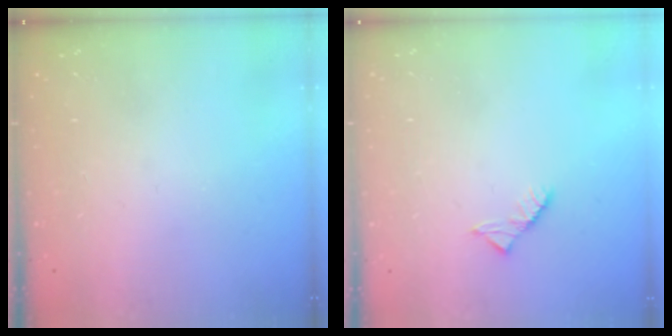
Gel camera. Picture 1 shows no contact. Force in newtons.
{"total": 2.6, "press": 2.6, "slide": 0.4}